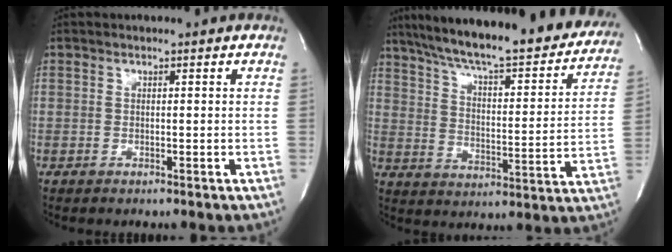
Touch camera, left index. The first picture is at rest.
{"total": 29.2, "force": [24.8, 5.4, 14.3], "torque": [-0.232, -0.035, 0.323]}